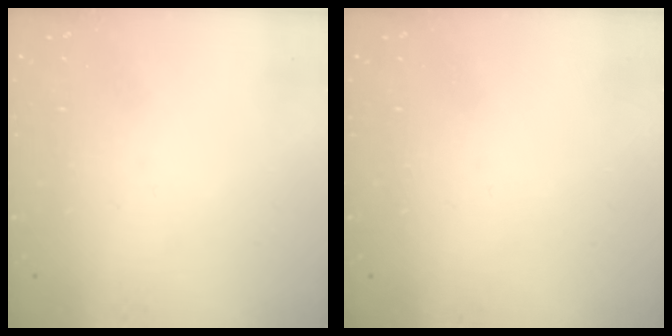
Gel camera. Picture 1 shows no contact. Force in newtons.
{"total": 0.0}